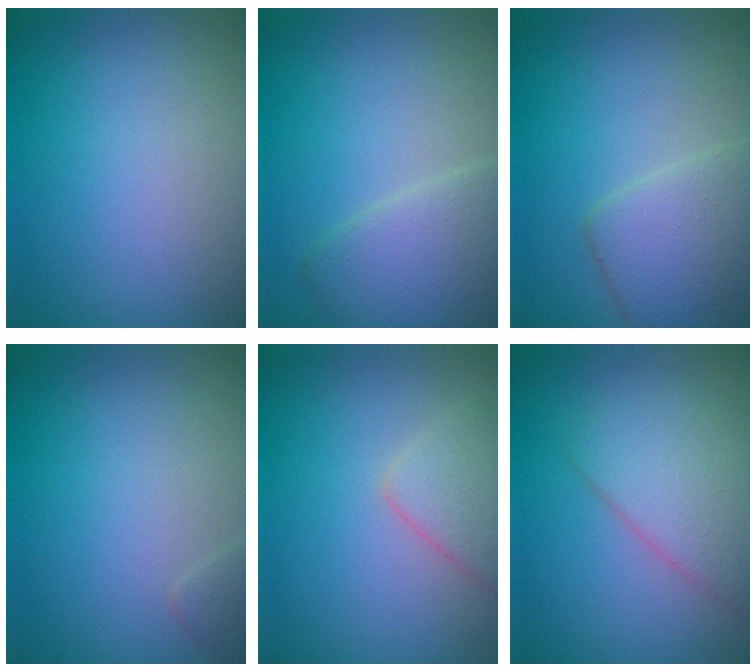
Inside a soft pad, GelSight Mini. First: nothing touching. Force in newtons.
{"total": 4.4, "press": 4.4, "slide": 0.2}
{"total": 4.4, "press": 4.4, "slide": 0.1}
{"total": 0.8, "press": 0.8, "slide": 0.0}
{"total": 2.7, "press": 2.7, "slide": 0.1}
{"total": 3.9, "press": 3.9, "slide": 0.0}